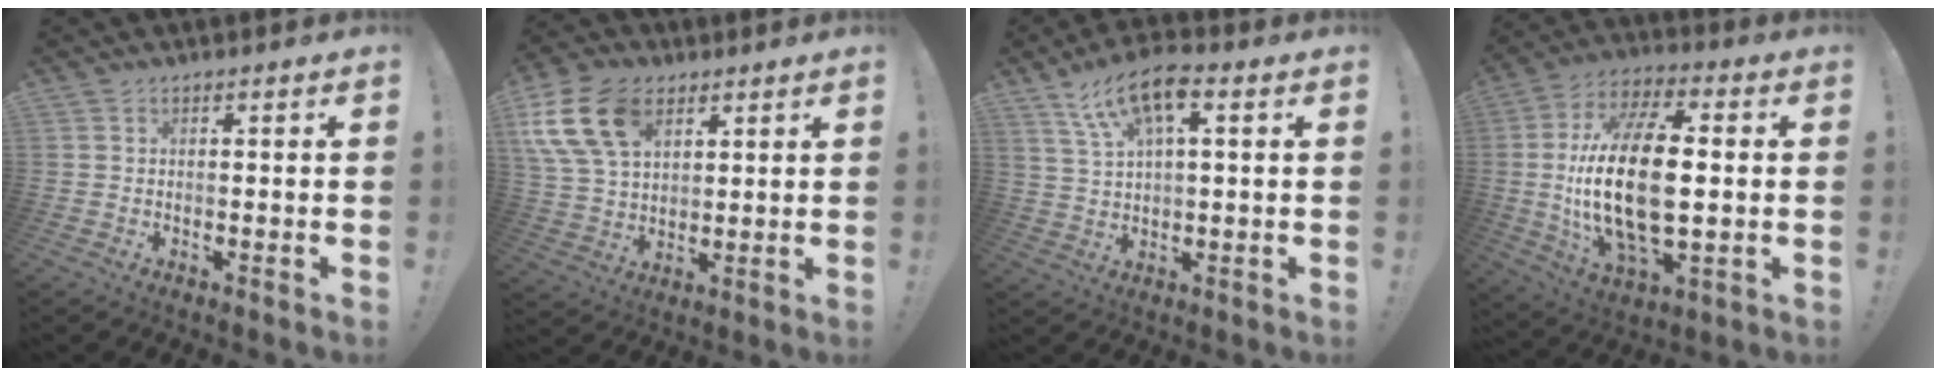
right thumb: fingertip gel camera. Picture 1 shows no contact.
{"total": 15.8, "force": [7.1, 10.4, 9.5], "torque": [-0.193, -0.022, 0.137]}
{"total": 11.8, "force": [5.9, 4.4, 9.2], "torque": [-0.156, -0.016, 0.106]}
{"total": 24.6, "force": [-0.1, 11.6, 21.8], "torque": [-0.428, -0.003, -0.003]}